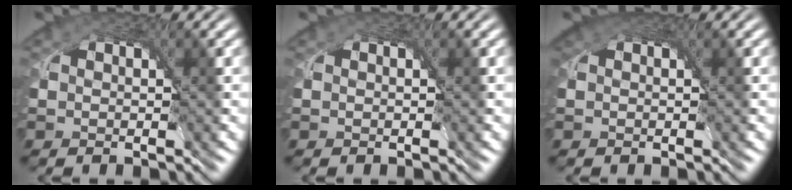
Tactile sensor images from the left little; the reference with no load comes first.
{"total": 0.0}
{"total": 1.5, "force": [1.0, 0.7, 0.8], "torque": [-0.012, 0.003, 0.013]}